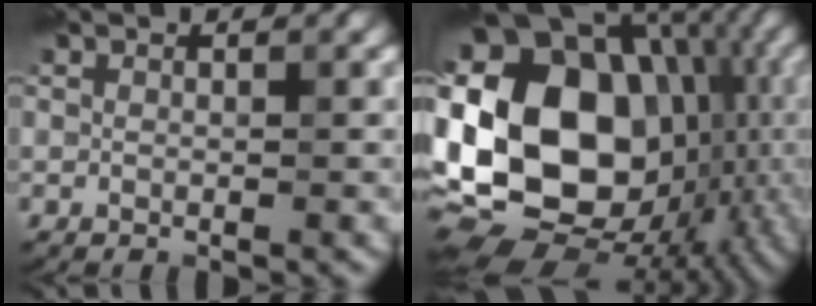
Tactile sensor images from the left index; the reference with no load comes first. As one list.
[{"total": 20.2, "force": [-0.3, 14.7, 13.9], "torque": [-0.258, 0.017, 0.014]}]